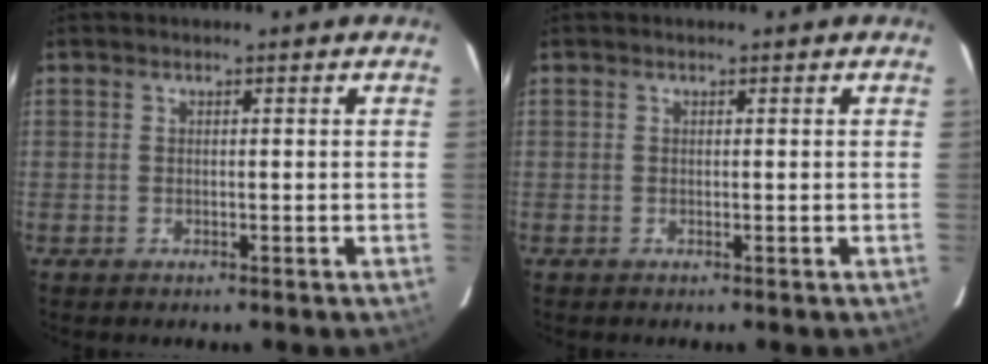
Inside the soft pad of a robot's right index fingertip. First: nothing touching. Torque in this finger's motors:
{"motor_torque": [-0.01, 0.01, 0.00, 0.00]}